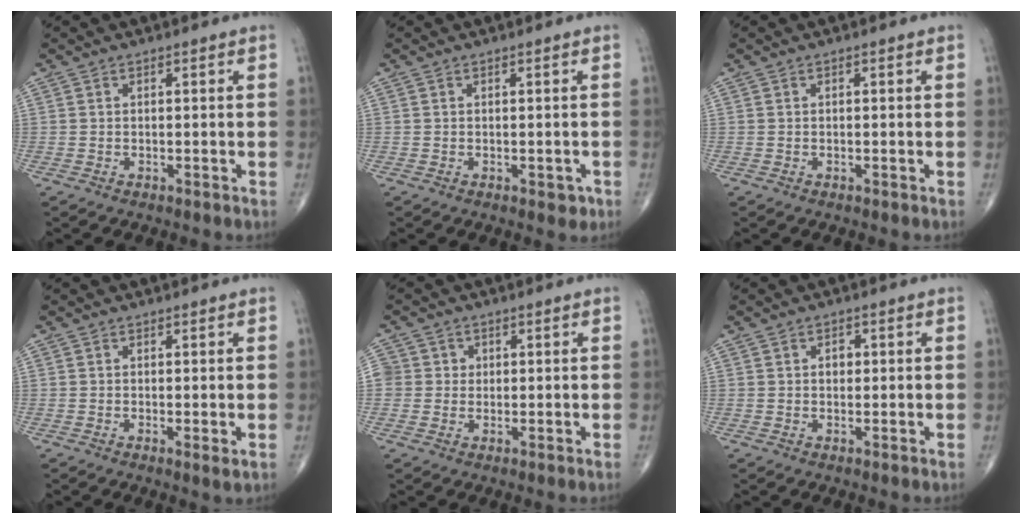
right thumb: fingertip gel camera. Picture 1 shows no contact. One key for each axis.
{"total": 1.8, "fx": -0.5, "fy": 1.0, "fz": 1.3, "tx": 0.001, "ty": 0.000, "tz": -0.004}
{"total": 0.0}
{"total": 1.4, "fx": 0.0, "fy": 0.1, "fz": 1.4, "tx": -0.020, "ty": -0.007, "tz": -0.001}
{"total": 3.7, "fx": 0.4, "fy": 3.7, "fz": 0.3, "tx": 0.025, "ty": 0.006, "tz": 0.005}
{"total": 1.8, "fx": 0.3, "fy": 1.3, "fz": 1.1, "tx": -0.009, "ty": 0.001, "tz": 0.004}